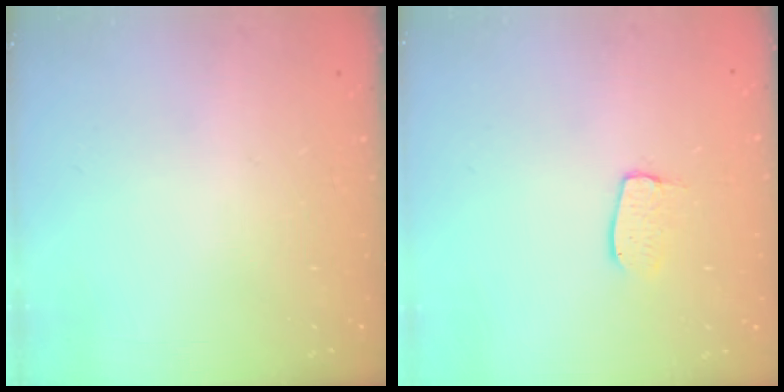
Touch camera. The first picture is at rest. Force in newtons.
{"total": 6.5, "press": 6.5, "slide": 0.4}